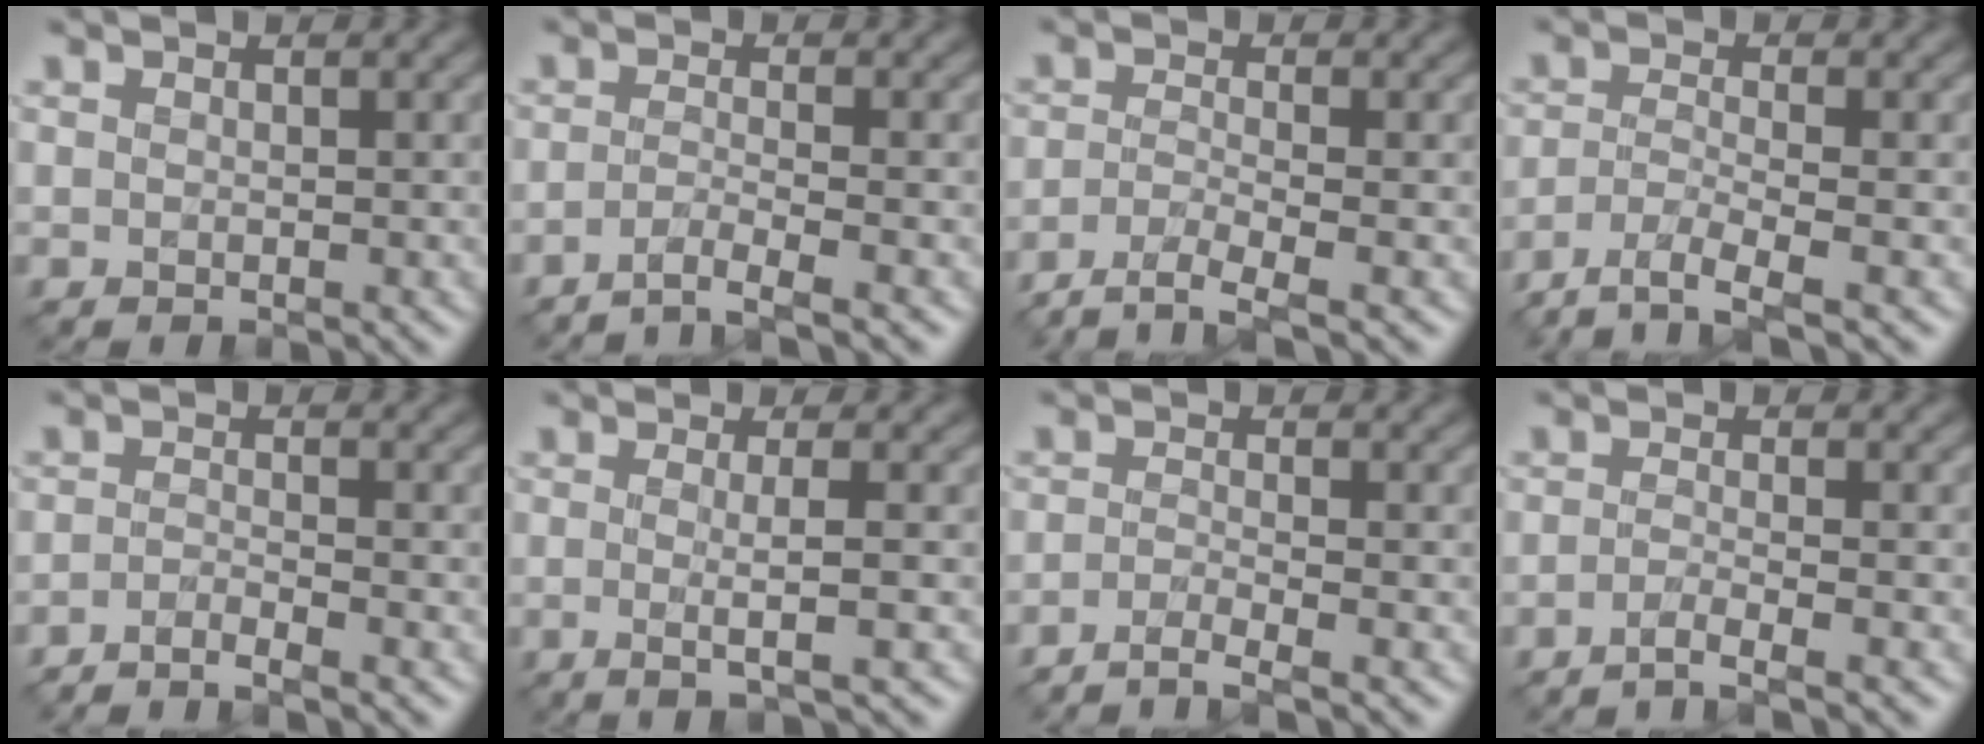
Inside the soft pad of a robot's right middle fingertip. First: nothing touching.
{"total": 2.4, "force": [-1.7, 0.3, 1.6], "torque": [-0.017, -0.001, -0.049]}
{"total": 3.5, "force": [-2.6, 0.6, 2.2], "torque": [-0.042, -0.007, -0.060]}
{"total": 4.1, "force": [-3.1, 0.8, 2.6], "torque": [-0.050, -0.010, -0.067]}
{"total": 2.0, "force": [-1.7, 0.2, 1.0], "torque": [-0.008, -0.006, -0.045]}
{"total": 2.9, "force": [-0.3, 0.6, 2.8], "torque": [-0.044, -0.008, -0.008]}
{"total": 2.2, "force": [-1.7, 0.3, 1.4], "torque": [-0.016, -0.004, -0.049]}
{"total": 2.1, "force": [-1.4, 0.4, 1.5], "torque": [-0.013, -0.002, -0.044]}